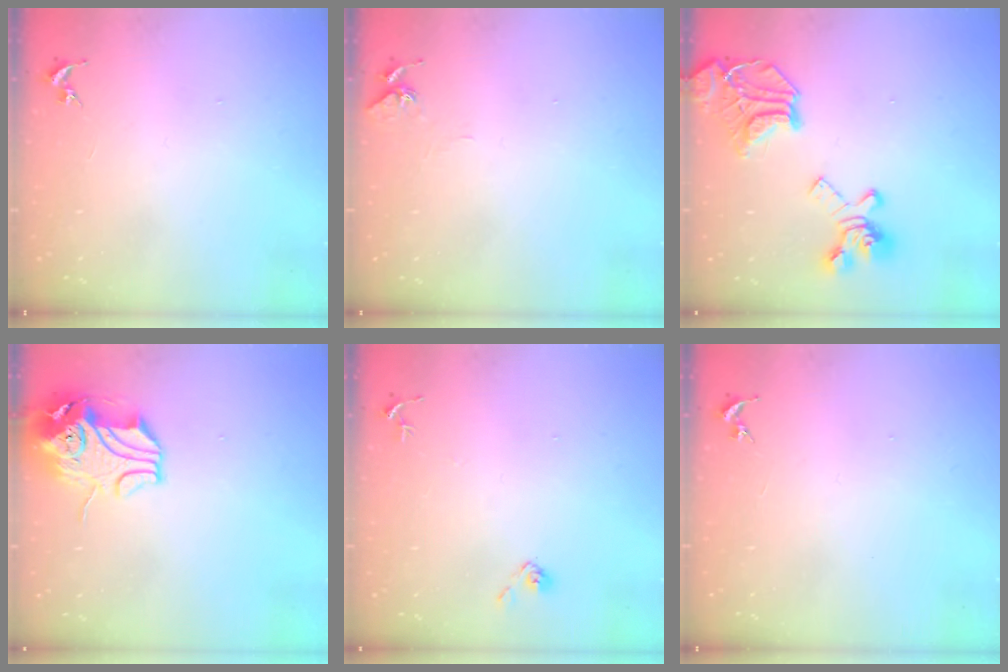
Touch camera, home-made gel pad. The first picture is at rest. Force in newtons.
{"total": 3.4, "press": 3.4, "slide": 0.3}
{"total": 22.2, "press": 22.1, "slide": 2.3}
{"total": 12.3, "press": 12.1, "slide": 2.2}
{"total": 5.6, "press": 5.6, "slide": 0.5}
{"total": 0.0}